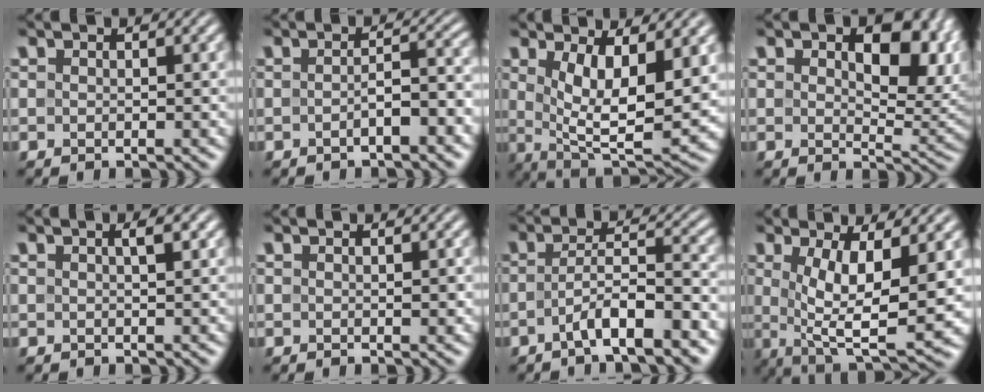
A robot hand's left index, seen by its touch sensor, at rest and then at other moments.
{"total": 2.9, "force": [-1.0, 0.7, 2.6], "torque": [-0.042, 0.008, -0.019]}
{"total": 8.9, "force": [1.9, 3.5, 8.0], "torque": [-0.151, -0.021, 0.039]}
{"total": 8.8, "force": [2.3, 4.8, 7.0], "torque": [-0.099, -0.007, 0.035]}
{"total": 1.5, "force": [0.6, 0.3, 1.3], "torque": [-0.018, 0.005, 0.007]}
{"total": 0.6, "force": [0.1, 0.1, 0.5], "torque": [-0.008, 0.001, 0.002]}
{"total": 5.8, "force": [-2.8, 1.2, 4.9], "torque": [-0.082, 0.008, -0.052]}
{"total": 8.8, "force": [0.9, 2.8, 8.3], "torque": [-0.143, -0.012, 0.020]}